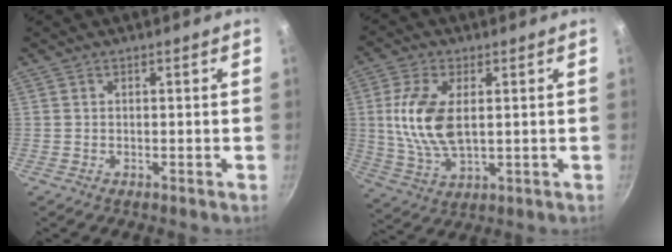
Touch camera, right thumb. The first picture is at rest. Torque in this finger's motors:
{"motor_torque": [0.59, 0.19, 1.02, -0.62, 0.31]}